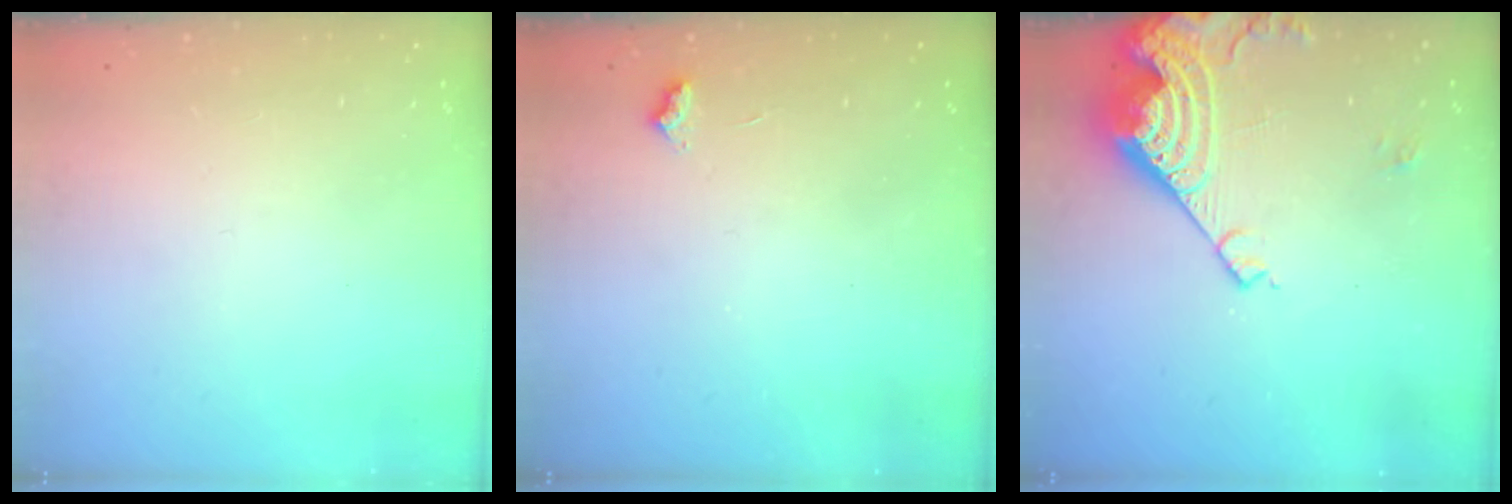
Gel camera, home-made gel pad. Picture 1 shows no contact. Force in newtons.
{"total": 2.7, "press": 2.7, "slide": 0.4}
{"total": 12.9, "press": 12.8, "slide": 1.4}